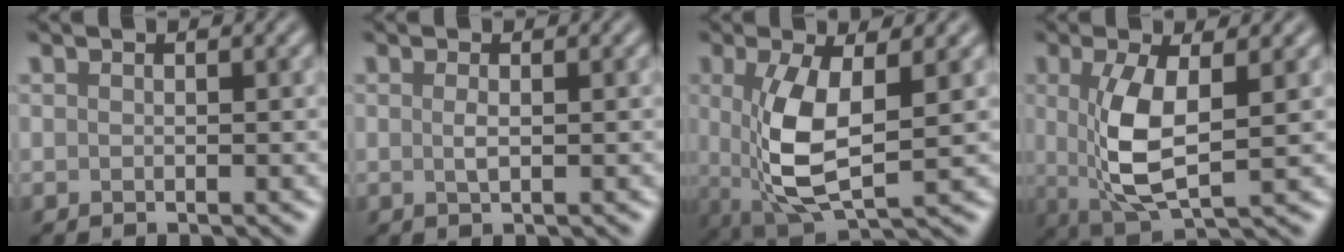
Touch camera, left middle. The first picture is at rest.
{"total": 0.9, "force": [0.1, 0.3, 0.9], "torque": [-0.020, 0.001, 0.002]}
{"total": 7.0, "force": [0.5, 2.6, 6.5], "torque": [-0.144, -0.012, 0.014]}
{"total": 6.1, "force": [0.6, 2.2, 5.7], "torque": [-0.129, -0.009, 0.015]}